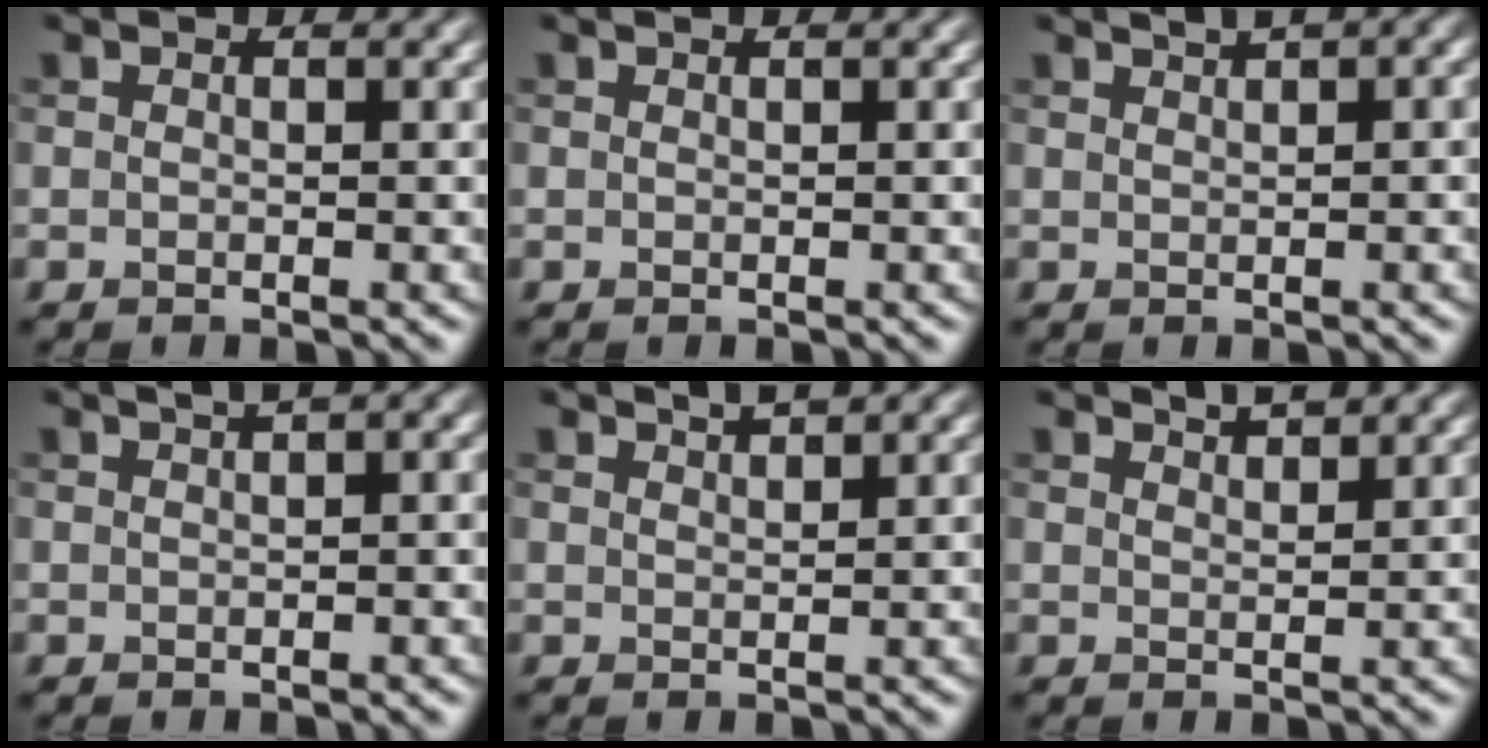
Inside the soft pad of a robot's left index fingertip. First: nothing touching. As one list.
[{"total": 0.0}, {"total": 3.7, "force": [2.2, 1.2, 2.7], "torque": [-0.031, 0.019, 0.024]}, {"total": 4.7, "force": [2.3, 1.9, 3.6], "torque": [-0.036, 0.030, 0.018]}, {"total": 2.5, "force": [1.7, 0.6, 1.6], "torque": [-0.018, 0.004, 0.027]}, {"total": 2.3, "force": [1.9, 0.4, 1.1], "torque": [-0.011, 0.000, 0.033]}]